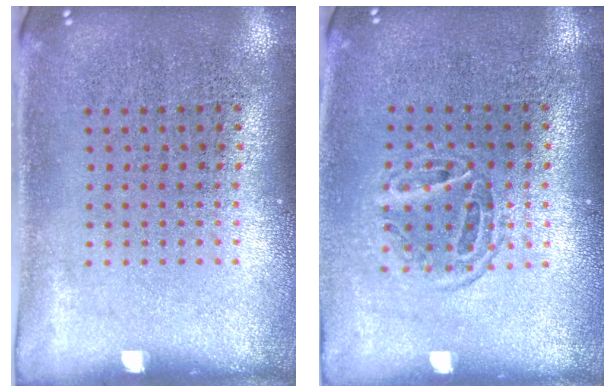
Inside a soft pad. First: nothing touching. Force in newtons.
{"total": 1.2, "press": 1.0, "slide": 0.6}